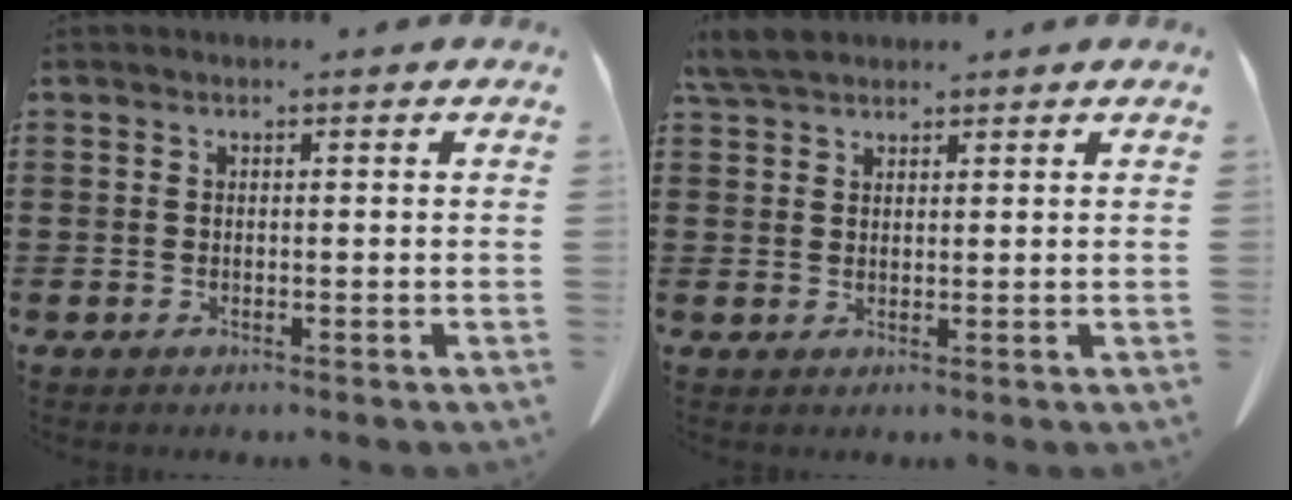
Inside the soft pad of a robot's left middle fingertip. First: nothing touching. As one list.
[{"total": 3.8, "force": [3.3, 1.1, 1.6], "torque": [-0.040, 0.002, 0.063]}]